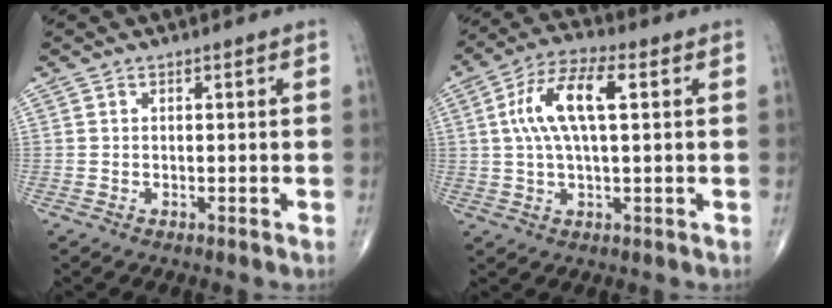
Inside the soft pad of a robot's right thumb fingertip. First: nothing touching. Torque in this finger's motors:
{"motor_torque": [0.12, 0.12, 0.86, -0.03, 0.36]}